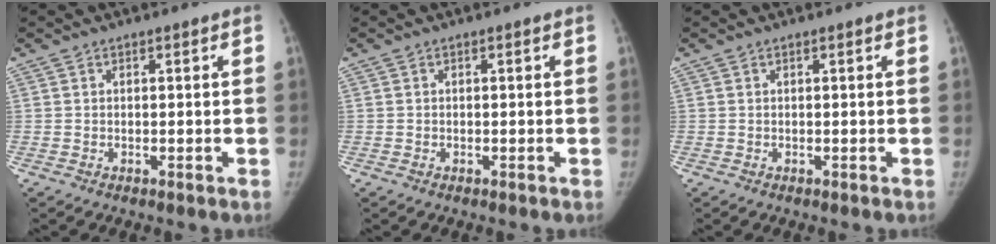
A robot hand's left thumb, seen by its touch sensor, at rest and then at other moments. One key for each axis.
{"total": 0.0}
{"total": 0.0}